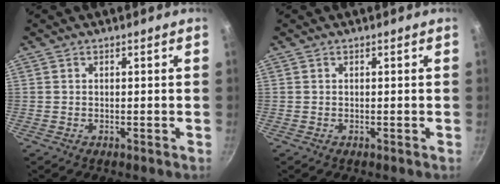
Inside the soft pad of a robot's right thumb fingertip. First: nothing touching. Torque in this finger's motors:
{"motor_torque": [-0.23, -0.03, -0.14, -0.29, 0.01]}